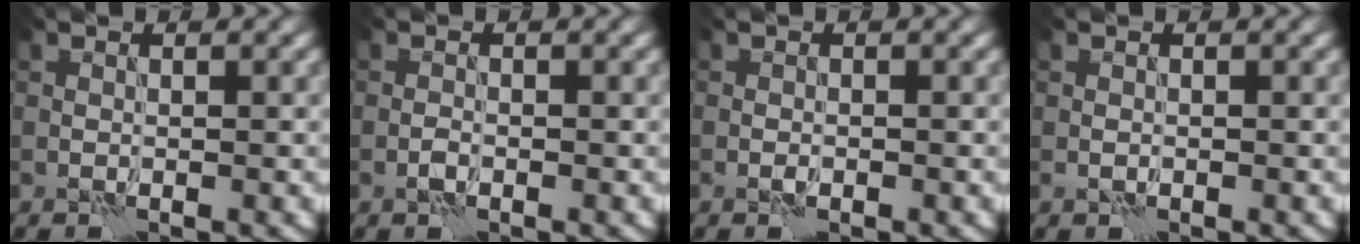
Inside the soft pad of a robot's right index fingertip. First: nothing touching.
{"total": 0.8, "force": [-0.4, 0.4, 0.6], "torque": [-0.012, 0.002, -0.010]}
{"total": 0.6, "force": [-0.3, 0.4, 0.4], "torque": [-0.008, 0.001, -0.006]}
{"total": 0.5, "force": [-0.2, 0.4, 0.2], "torque": [-0.004, 0.000, -0.003]}